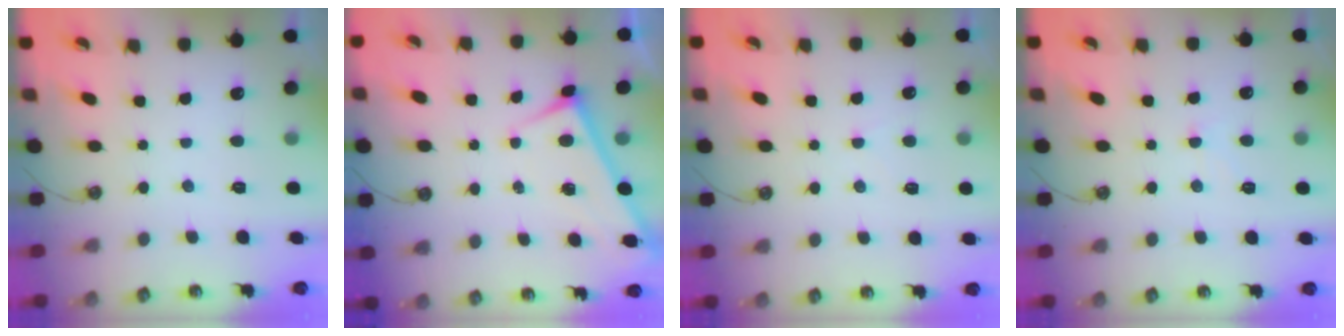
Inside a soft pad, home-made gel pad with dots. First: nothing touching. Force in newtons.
{"total": 3.4, "press": 3.4, "slide": 0.4}
{"total": 0.7, "press": 0.6, "slide": 0.3}
{"total": 1.5, "press": 1.4, "slide": 0.4}